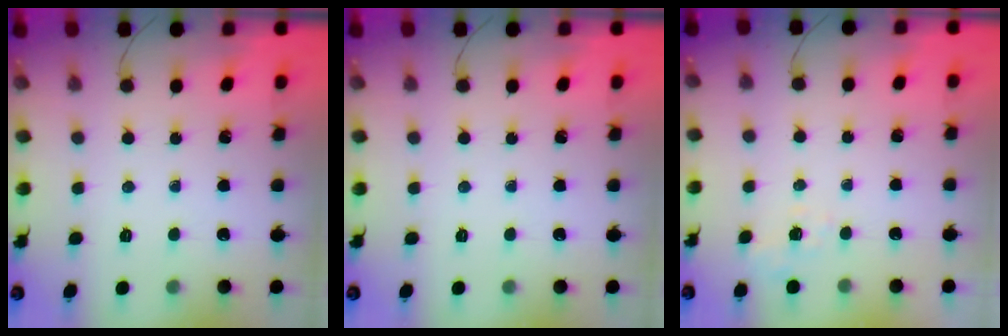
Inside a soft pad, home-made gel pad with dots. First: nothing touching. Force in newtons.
{"total": 0.0}
{"total": 1.7, "press": 0.9, "slide": 1.4}